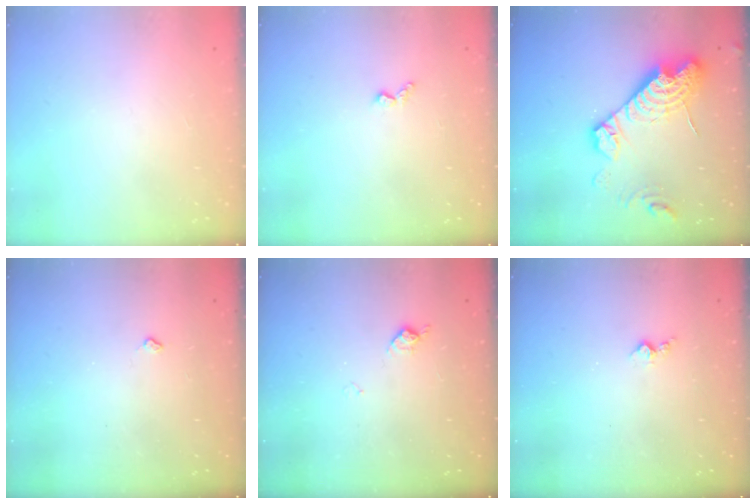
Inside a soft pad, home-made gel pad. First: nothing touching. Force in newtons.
{"total": 3.9, "press": 3.8, "slide": 0.7}
{"total": 18.7, "press": 18.6, "slide": 1.6}
{"total": 2.7, "press": 2.6, "slide": 0.4}
{"total": 7.2, "press": 7.1, "slide": 0.9}
{"total": 3.7, "press": 3.7, "slide": 0.4}